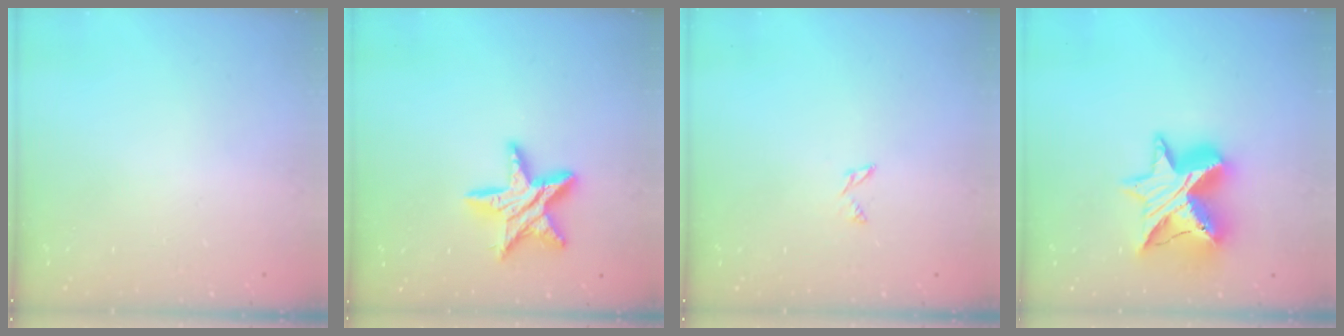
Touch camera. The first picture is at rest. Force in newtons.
{"total": 14.8, "press": 14.7, "slide": 1.3}
{"total": 1.8, "press": 1.7, "slide": 0.3}
{"total": 16.2, "press": 16.2, "slide": 1.2}